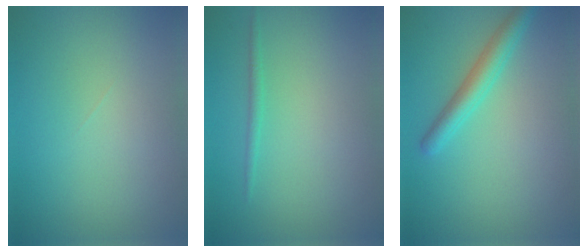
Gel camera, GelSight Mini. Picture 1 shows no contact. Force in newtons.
{"total": 0.8, "press": 0.8, "slide": 0.1}
{"total": 2.8, "press": 2.8, "slide": 0.2}